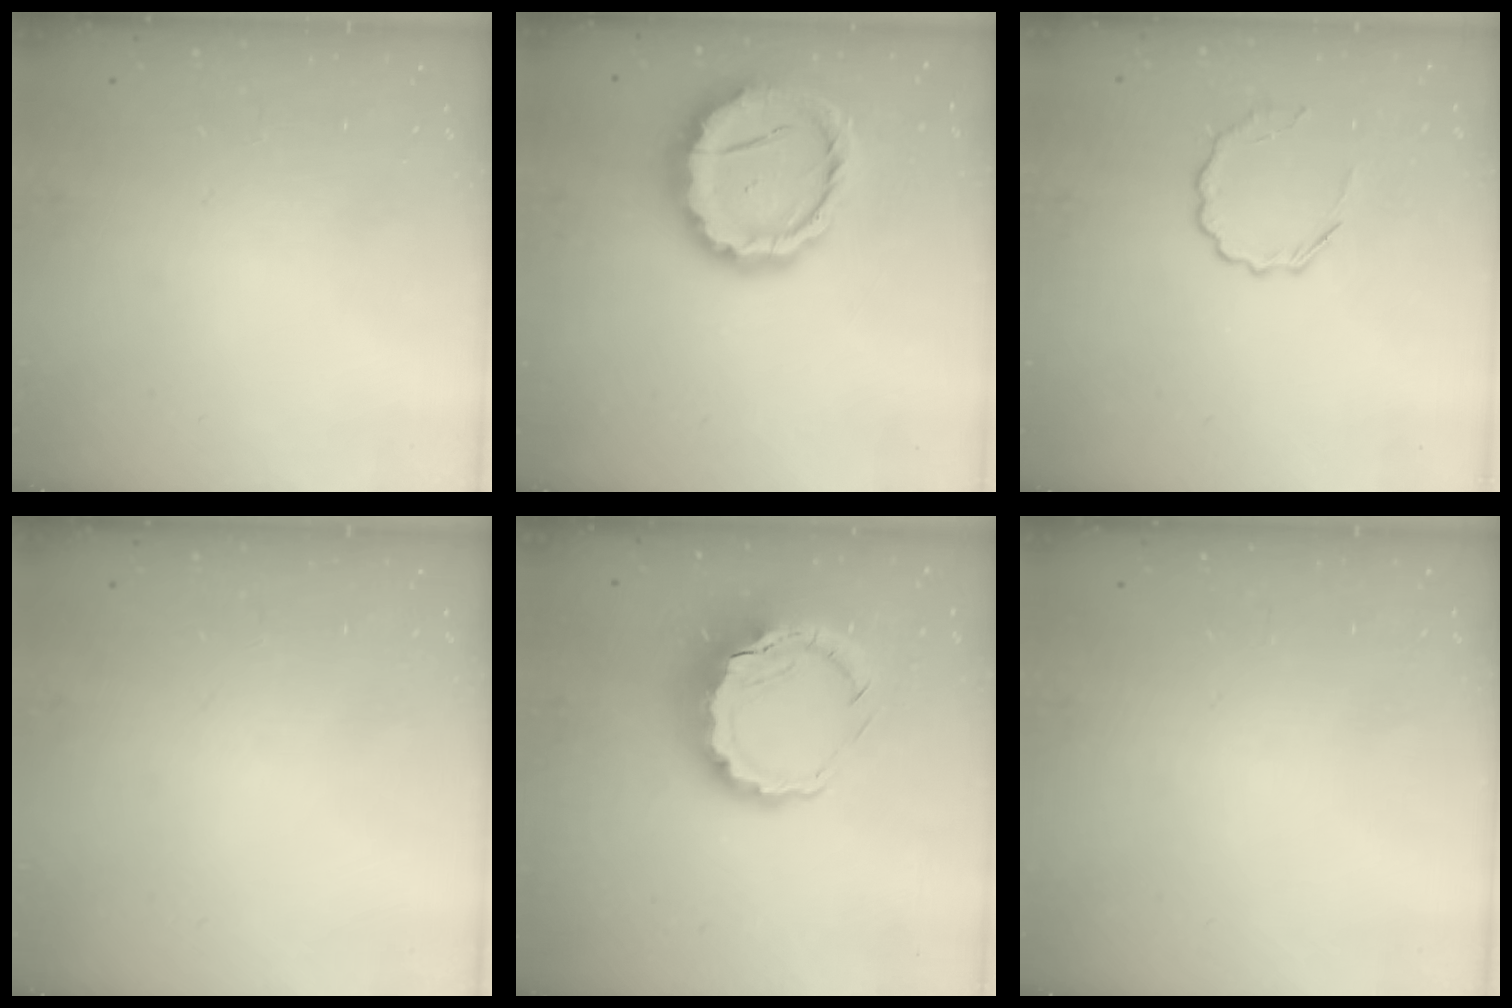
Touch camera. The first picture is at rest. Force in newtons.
{"total": 15.9, "press": 15.7, "slide": 2.6}
{"total": 6.3, "press": 6.2, "slide": 1.5}
{"total": 0.0}
{"total": 10.0, "press": 9.7, "slide": 2.4}
{"total": 0.0}